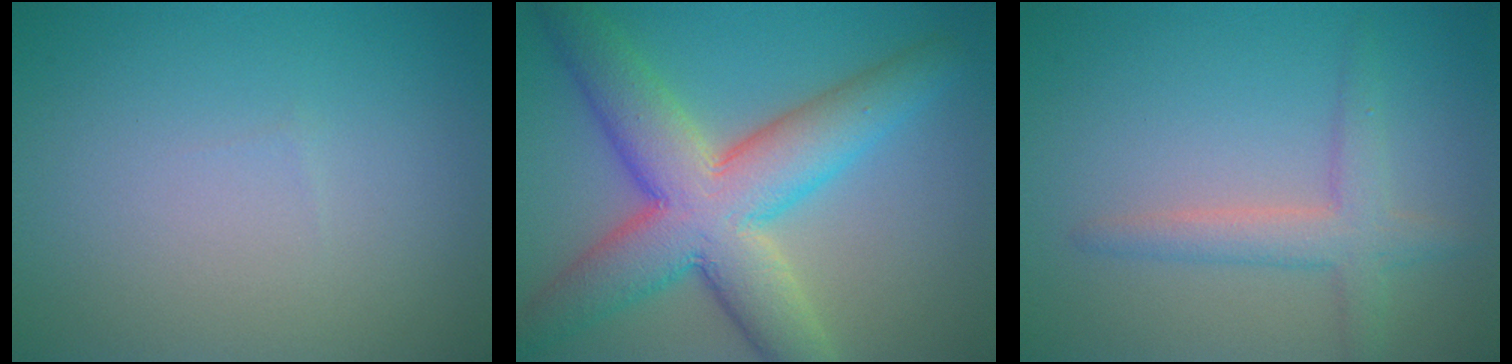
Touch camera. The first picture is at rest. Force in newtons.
{"total": 10.3, "press": 10.3, "slide": 0.3}
{"total": 3.0, "press": 3.0, "slide": 0.1}